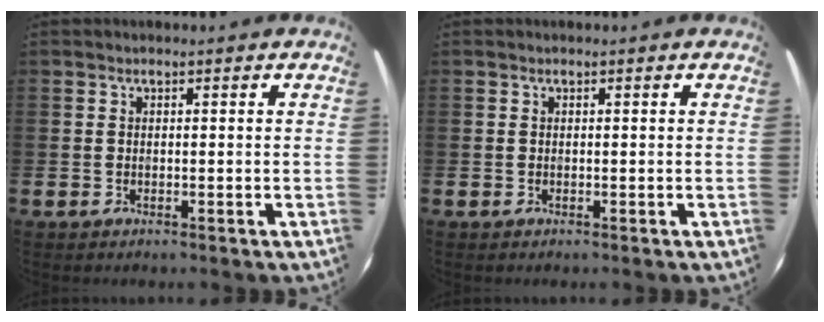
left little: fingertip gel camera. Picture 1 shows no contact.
{"total": 0.0}